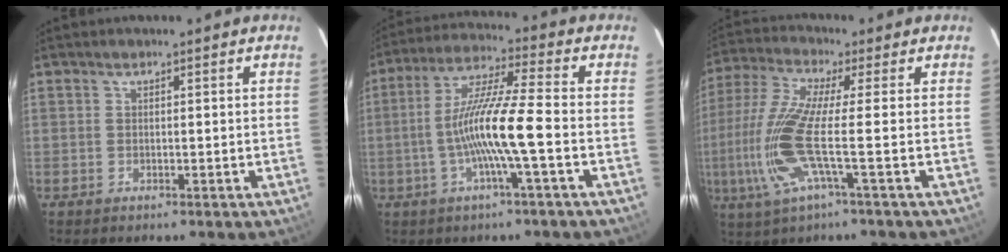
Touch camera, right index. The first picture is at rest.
{"total": 11.9, "force": [-3.0, -0.5, 11.5], "torque": [-0.224, 0.006, -0.059]}
{"total": 13.0, "force": [-2.8, 0.5, 12.7], "torque": [-0.274, -0.008, -0.055]}